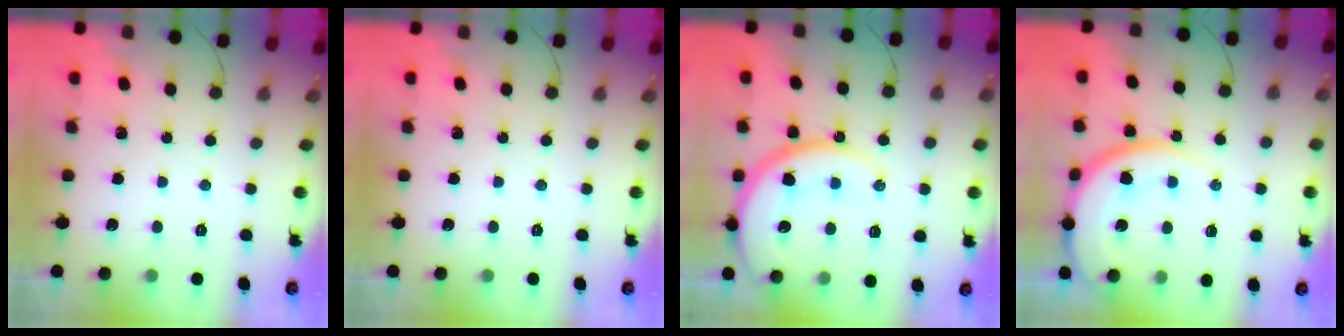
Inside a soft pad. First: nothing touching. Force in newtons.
{"total": 0.0}
{"total": 18.7, "press": 18.6, "slide": 1.8}
{"total": 14.9, "press": 14.9, "slide": 1.3}